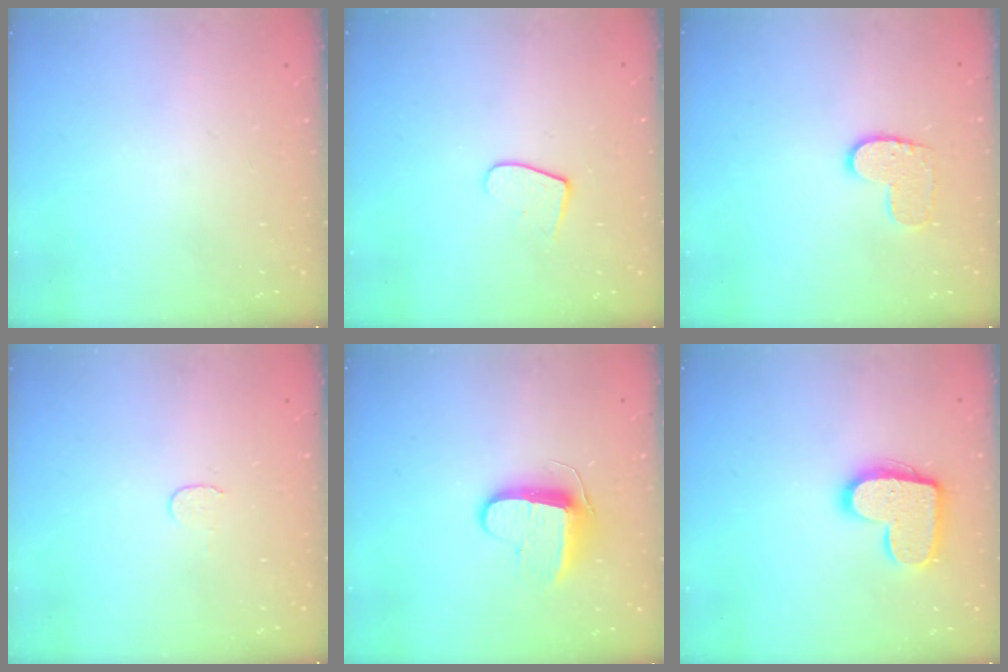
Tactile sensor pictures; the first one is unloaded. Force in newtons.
{"total": 6.7, "press": 6.7, "slide": 0.6}
{"total": 7.9, "press": 7.9, "slide": 0.3}
{"total": 3.8, "press": 3.8, "slide": 0.3}
{"total": 9.7, "press": 9.7, "slide": 0.4}
{"total": 14.5, "press": 14.5, "slide": 0.8}